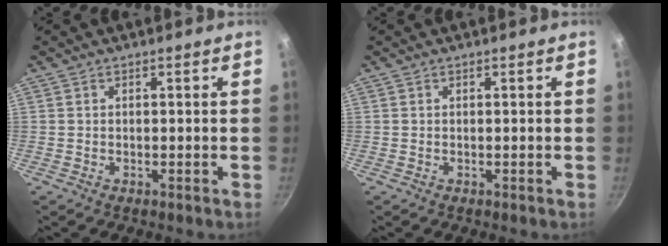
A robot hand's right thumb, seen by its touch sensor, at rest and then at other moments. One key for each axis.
{"total": 0.0}